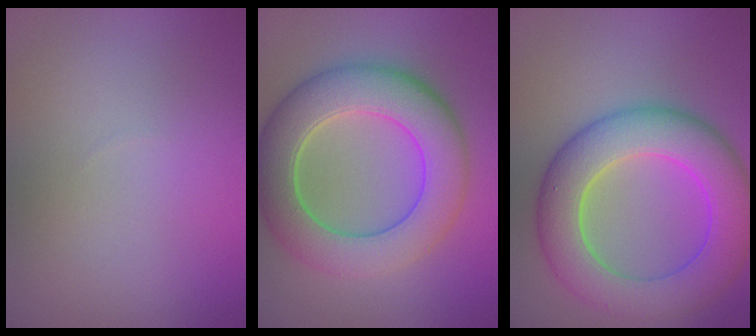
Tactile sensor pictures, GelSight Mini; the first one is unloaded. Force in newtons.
{"total": 8.8, "press": 8.8, "slide": 0.2}
{"total": 9.1, "press": 9.1, "slide": 0.2}